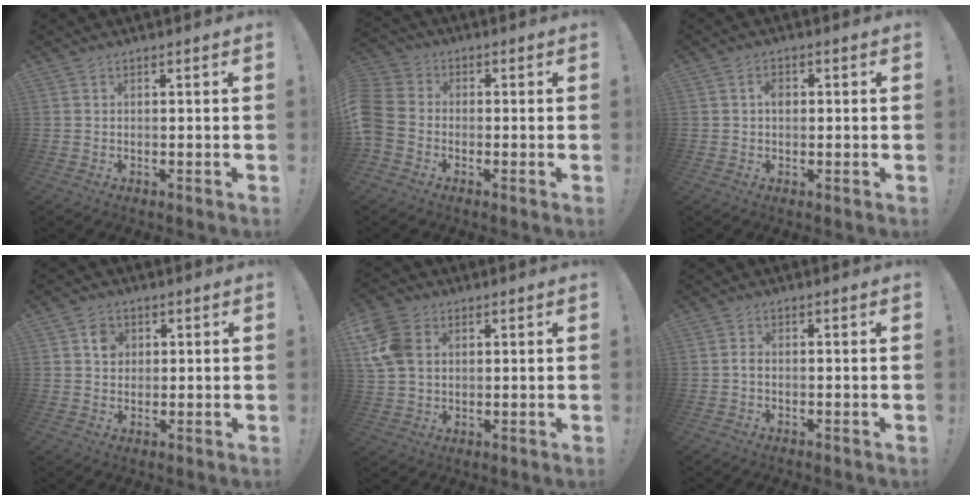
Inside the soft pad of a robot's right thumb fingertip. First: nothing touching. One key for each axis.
{"total": 7.5, "fx": -2.8, "fy": 5.9, "fz": 3.6, "tx": -0.088, "ty": 0.021, "tz": -0.050}
{"total": 2.5, "fx": 0.0, "fy": 1.8, "fz": 1.7, "tx": -0.018, "ty": 0.001, "tz": -0.005}
{"total": 4.3, "fx": 1.3, "fy": 3.8, "fz": 1.6, "tx": -0.009, "ty": -0.005, "tz": 0.019}
{"total": 12.1, "fx": 3.3, "fy": 9.1, "fz": 7.3, "tx": -0.142, "ty": -0.004, "tz": 0.065}
{"total": 1.1, "fx": -0.8, "fy": 0.4, "fz": 0.7, "tx": -0.016, "ty": 0.005, "tz": -0.015}